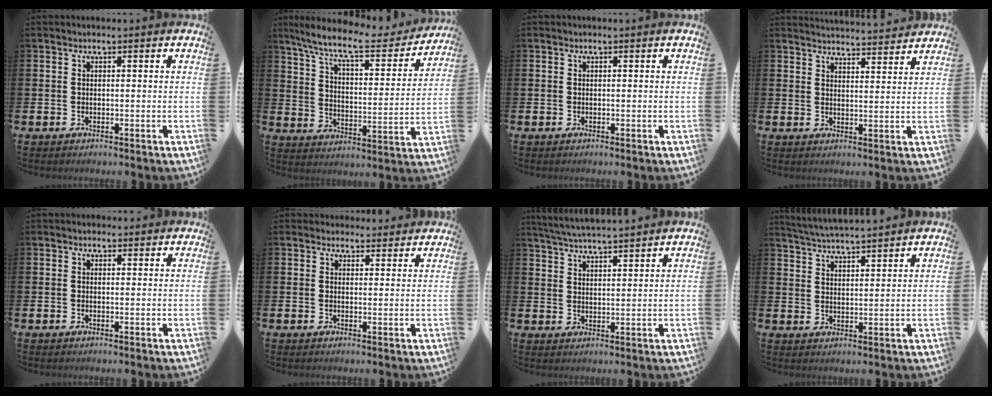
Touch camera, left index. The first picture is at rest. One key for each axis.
{"total": 10.2, "fx": 8.7, "fy": 2.1, "fz": 4.8, "tx": -0.123, "ty": -0.051, "tz": 0.146}
{"total": 0.0}
{"total": 4.2, "fx": 4.2, "fy": 0.1, "fz": 0.0, "tx": -0.005, "ty": -0.032, "tz": 0.074}
{"total": 0.8, "fx": 0.6, "fy": 0.5, "fz": 0.1, "tx": 0.008, "ty": 0.003, "tz": 0.009}
{"total": 2.7, "fx": 2.5, "fy": 1.0, "fz": -0.1, "tx": 0.007, "ty": -0.009, "tz": 0.044}
{"total": 4.4, "fx": 4.4, "fy": -0.3, "fz": 0.6, "tx": -0.028, "ty": -0.023, "tz": 0.079}
{"total": 4.5, "fx": 4.4, "fy": -0.1, "fz": 0.3, "tx": -0.022, "ty": -0.024, "tz": 0.080}